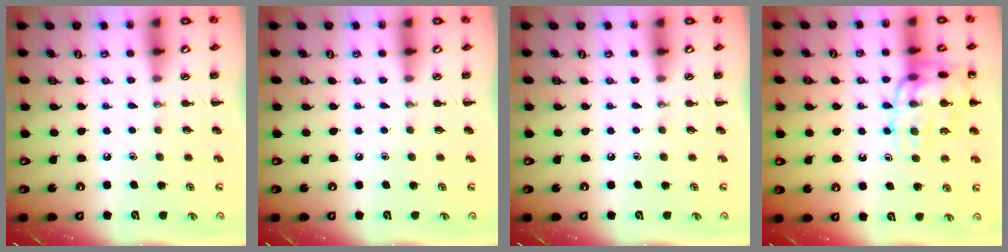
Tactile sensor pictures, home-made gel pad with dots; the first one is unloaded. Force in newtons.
{"total": 0.0}
{"total": 0.0}
{"total": 15.2, "press": 15.1, "slide": 0.5}